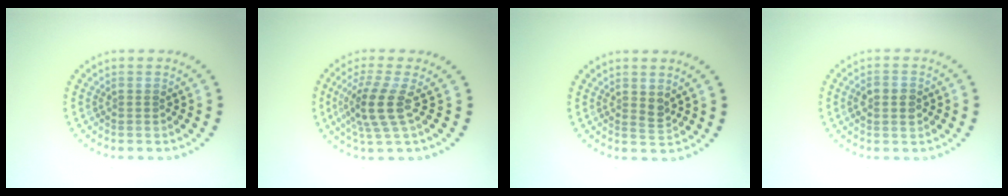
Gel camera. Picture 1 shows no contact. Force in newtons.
{"total": 3.8, "press": 2.9, "slide": 2.4}
{"total": 1.1, "press": 1.0, "slide": 0.5}
{"total": 2.7, "press": 2.7, "slide": 0.0}